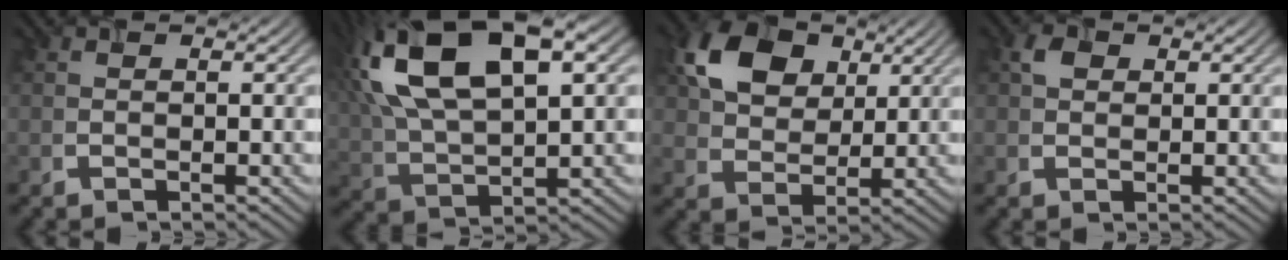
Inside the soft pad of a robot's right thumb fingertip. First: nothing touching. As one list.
[{"total": 17.1, "force": [6.6, 7.8, 13.6], "torque": [-0.297, 0.029, 0.121]}, {"total": 9.5, "force": [4.1, 6.7, 5.4], "torque": [-0.126, 0.012, 0.070]}, {"total": 1.5, "force": [0.5, 1.2, 0.6], "torque": [-0.012, 0.008, 0.012]}]